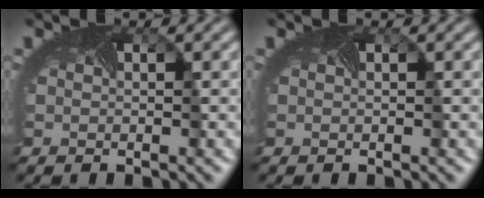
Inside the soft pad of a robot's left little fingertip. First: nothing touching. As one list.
[{"total": 0.0}]